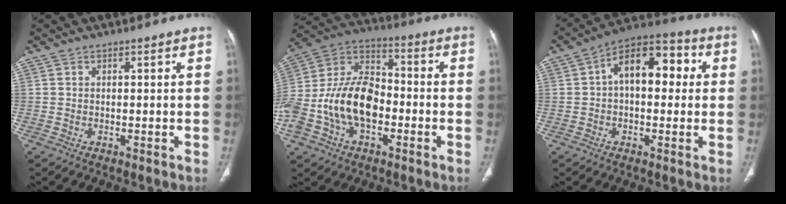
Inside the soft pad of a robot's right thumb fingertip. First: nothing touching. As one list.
[{"total": 20.2, "force": [-4.6, 13.0, 14.7], "torque": [-0.285, 0.047, -0.081]}, {"total": 13.2, "force": [1.9, 7.7, 10.6], "torque": [-0.128, 0.038, 0.017]}]